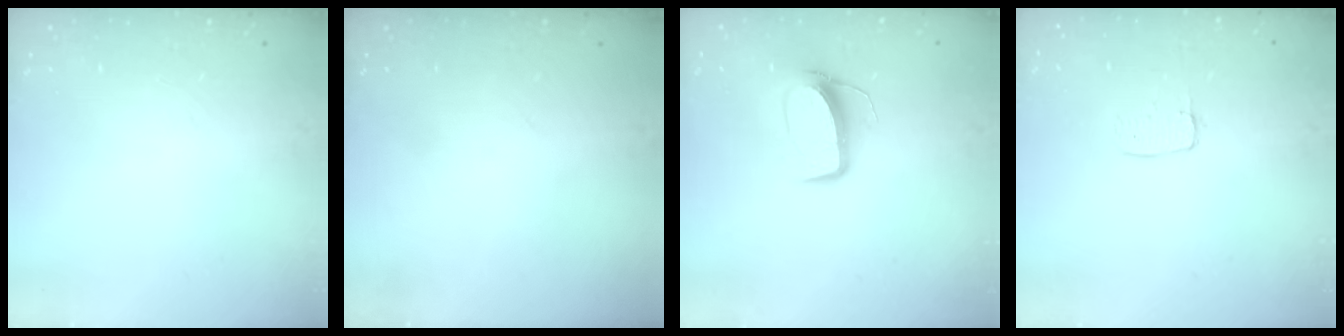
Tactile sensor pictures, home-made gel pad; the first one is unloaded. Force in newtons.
{"total": 0.0}
{"total": 9.9, "press": 9.9, "slide": 0.4}
{"total": 5.0, "press": 5.0, "slide": 0.3}